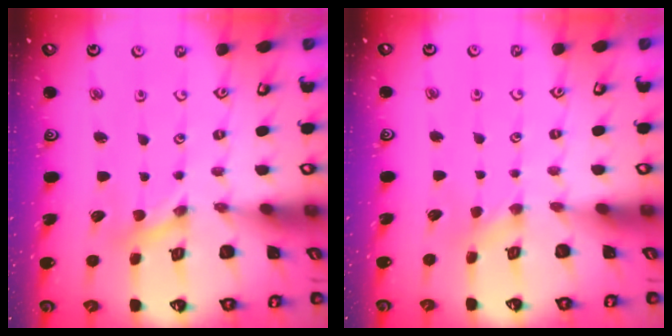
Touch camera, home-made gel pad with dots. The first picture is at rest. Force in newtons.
{"total": 1.6, "press": 1.6, "slide": 0.4}